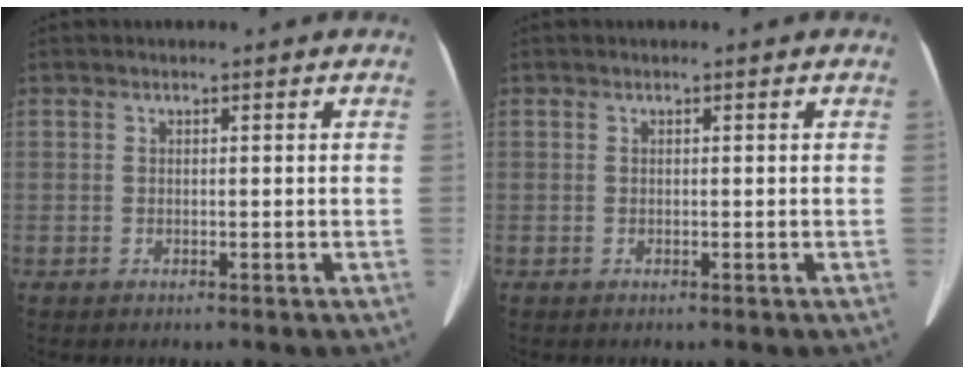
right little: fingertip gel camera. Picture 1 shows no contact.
{"total": 0.0}